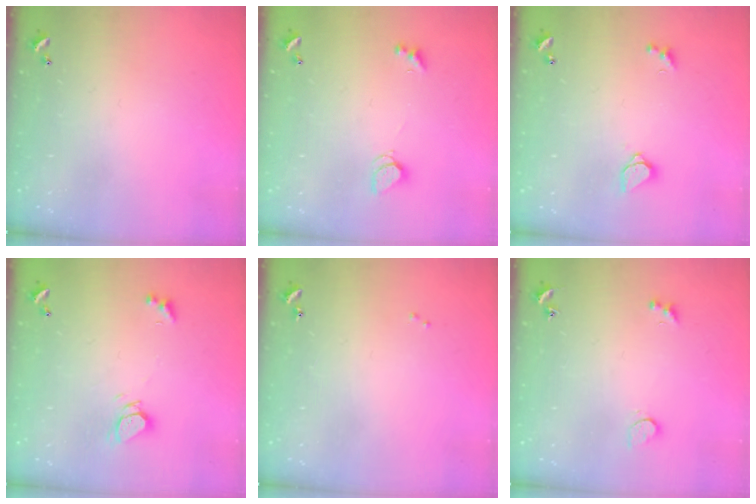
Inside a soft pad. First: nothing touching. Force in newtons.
{"total": 2.2, "press": 2.1, "slide": 0.5}
{"total": 1.7, "press": 1.7, "slide": 0.4}
{"total": 3.5, "press": 3.5, "slide": 0.3}
{"total": 0.0}
{"total": 2.6, "press": 2.3, "slide": 1.2}